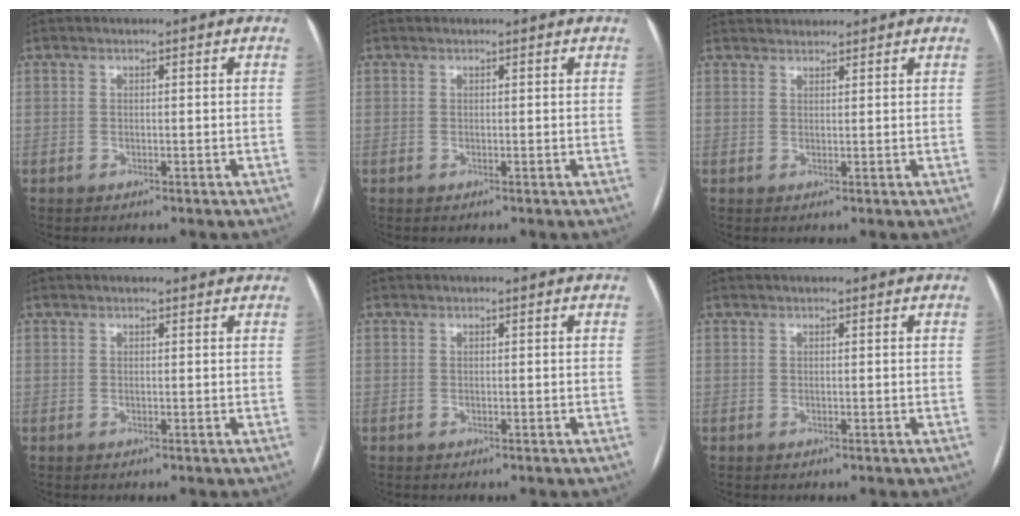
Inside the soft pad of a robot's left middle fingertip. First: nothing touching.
{"total": 1.0, "force": [0.9, 0.2, 0.2], "torque": [-0.006, 0.018, 0.013]}
{"total": 3.2, "force": [3.2, 0.4, 0.1], "torque": [-0.005, 0.030, 0.057]}
{"total": 1.9, "force": [1.8, 0.4, 0.2], "torque": [-0.009, 0.010, 0.018]}
{"total": 0.0}
{"total": 0.7, "force": [0.6, 0.1, 0.2], "torque": [-0.002, 0.014, 0.012]}